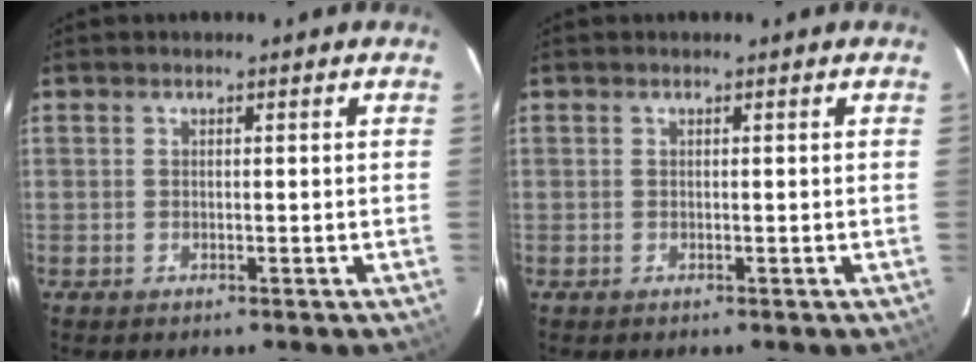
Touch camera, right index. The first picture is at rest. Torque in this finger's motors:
{"motor_torque": [0.00, 0.00, 0.00, 0.00]}